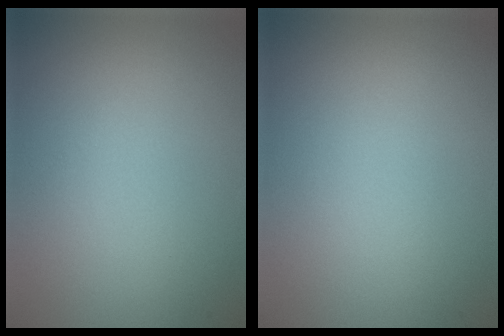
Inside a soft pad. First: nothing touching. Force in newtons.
{"total": 0.0}